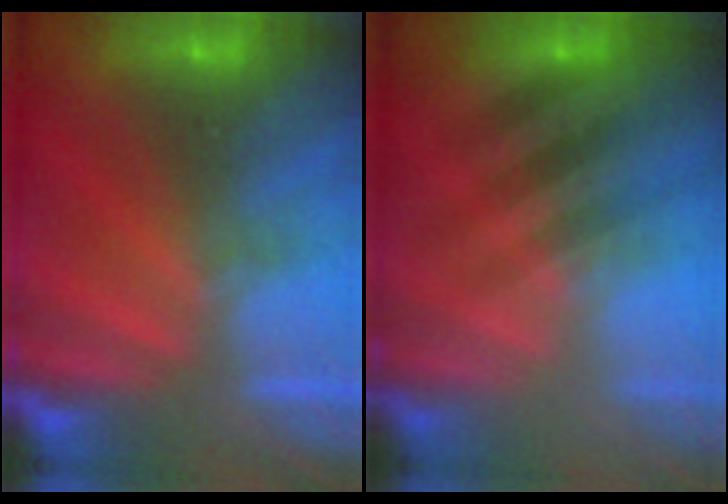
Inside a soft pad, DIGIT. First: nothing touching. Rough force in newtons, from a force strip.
{"total": 2.3}